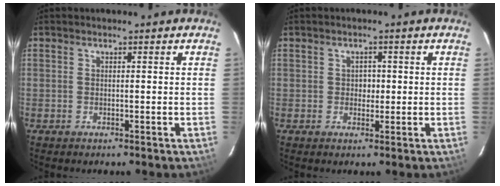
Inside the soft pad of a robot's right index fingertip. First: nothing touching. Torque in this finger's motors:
{"motor_torque": [0.43, 0.04, 0.23, 0.04]}